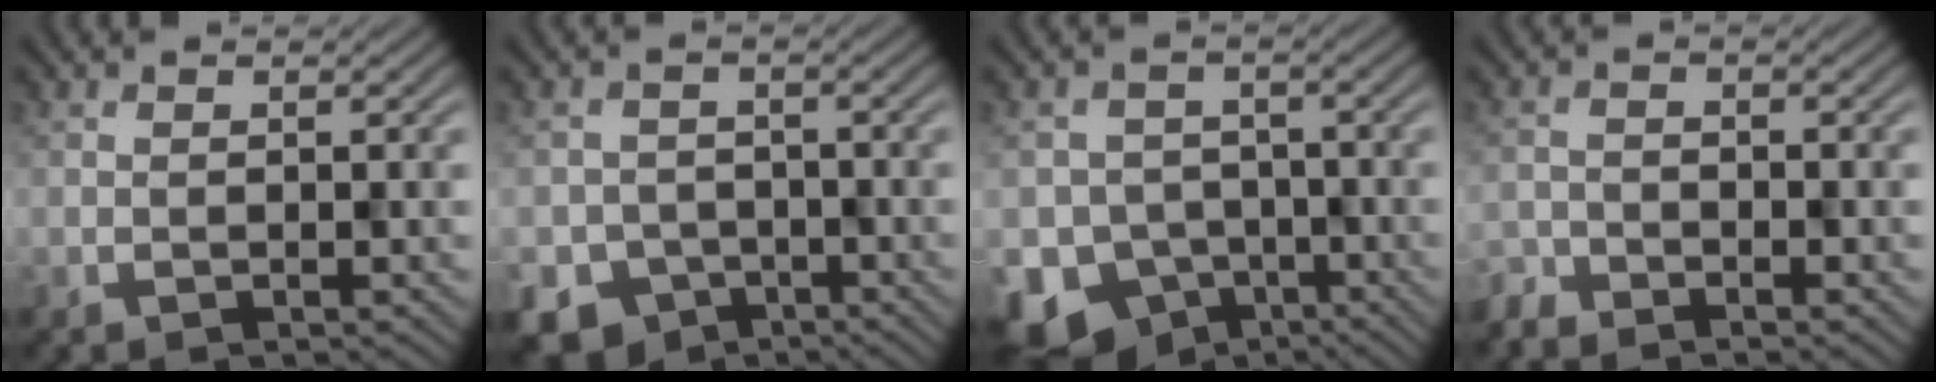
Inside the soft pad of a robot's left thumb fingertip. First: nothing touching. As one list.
[{"total": 7.2, "force": [-5.1, 5.0, 1.2], "torque": [-0.020, -0.018, -0.073]}, {"total": 11.6, "force": [-7.1, 8.9, 2.5], "torque": [-0.067, -0.043, -0.108]}, {"total": 2.3, "force": [-2.3, 0.2, -0.2], "torque": [0.004, -0.005, -0.052]}]